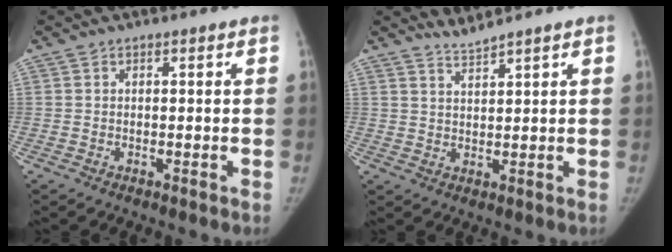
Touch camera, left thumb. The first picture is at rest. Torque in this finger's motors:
{"motor_torque": [-0.12, 0.20, -0.07, 0.25, -0.04]}